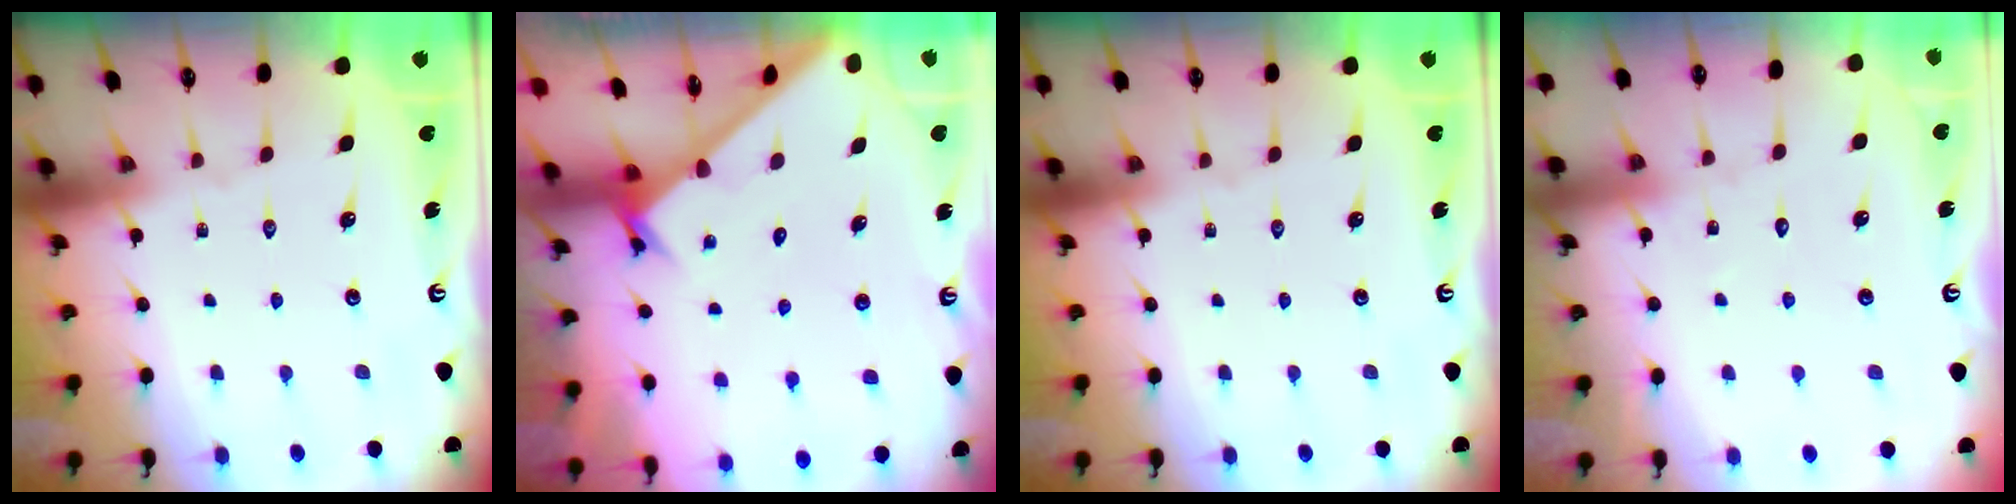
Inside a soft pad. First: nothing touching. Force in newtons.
{"total": 2.2, "press": 2.2, "slide": 0.1}
{"total": 0.0}
{"total": 6.2, "press": 6.2, "slide": 0.3}